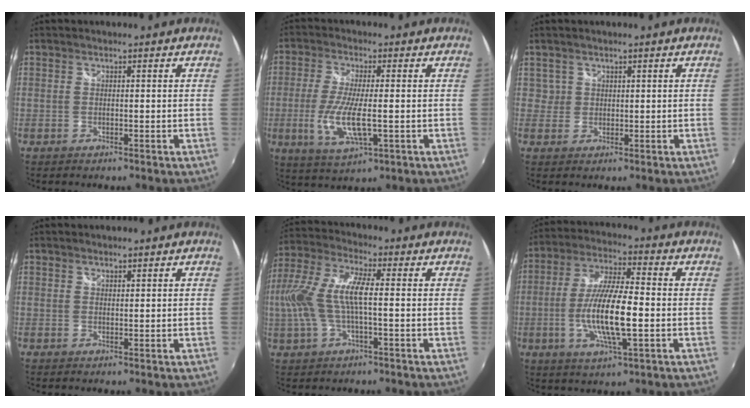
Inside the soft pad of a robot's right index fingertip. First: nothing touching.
{"total": 10.0, "force": [-2.1, 2.6, 9.4], "torque": [-0.194, -0.017, -0.038]}
{"total": 1.7, "force": [0.7, 1.5, -0.3], "torque": [0.018, 0.011, 0.011]}
{"total": 0.8, "force": [0.8, 0.3, 0.1], "torque": [-0.001, 0.001, 0.014]}
{"total": 12.5, "force": [-0.7, 3.6, 11.9], "torque": [-0.241, 0.004, -0.012]}
{"total": 13.4, "force": [-2.7, 2.7, 12.9], "torque": [-0.255, -0.006, -0.051]}